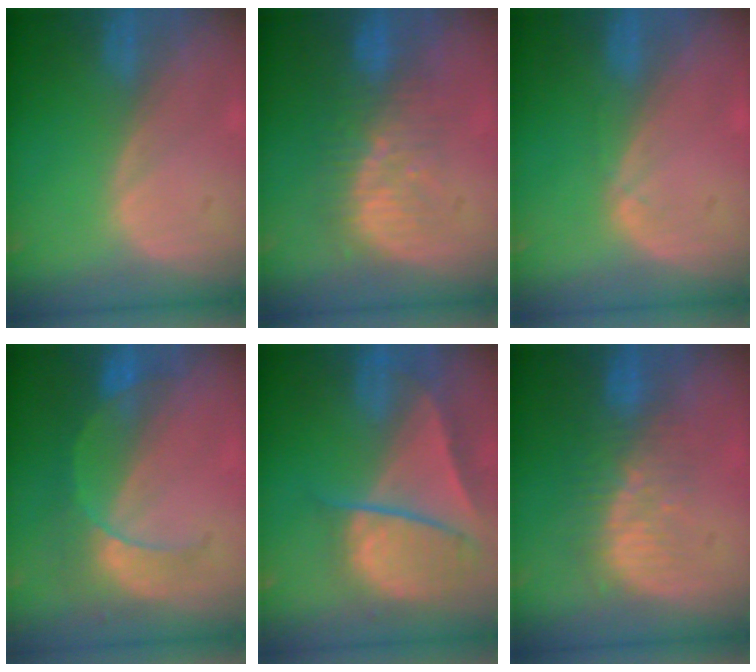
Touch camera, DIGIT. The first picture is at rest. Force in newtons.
{"total": 8.3, "press": 7.7, "slide": 3.0}
{"total": 0.9, "press": 0.8, "slide": 0.2}
{"total": 7.9, "press": 6.9, "slide": 3.8}
{"total": 9.5, "press": 8.2, "slide": 4.8}
{"total": 8.2, "press": 7.2, "slide": 3.9}